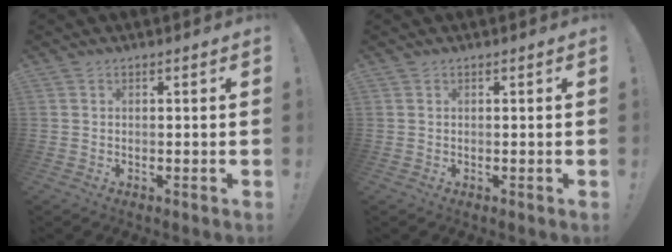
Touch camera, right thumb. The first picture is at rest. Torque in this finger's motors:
{"motor_torque": [0.00, -0.07, 0.12, -0.04, 0.06]}